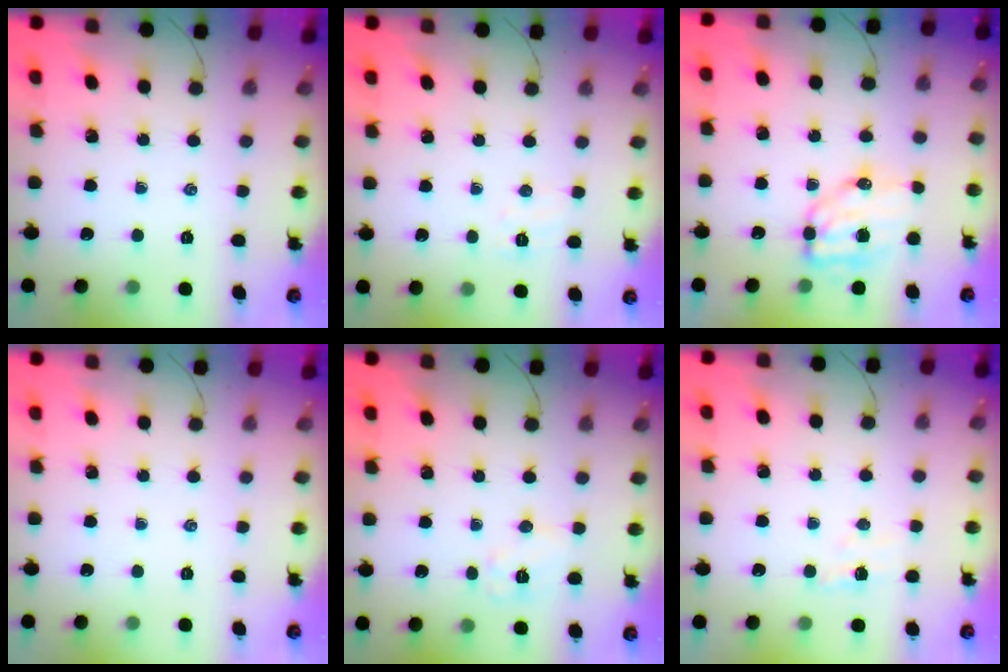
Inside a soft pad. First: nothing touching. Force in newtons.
{"total": 4.6, "press": 4.5, "slide": 1.1}
{"total": 7.9, "press": 7.8, "slide": 1.3}
{"total": 0.0}
{"total": 6.8, "press": 6.7, "slide": 1.0}
{"total": 3.4, "press": 3.3, "slide": 1.0}